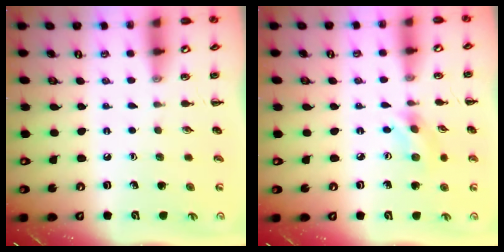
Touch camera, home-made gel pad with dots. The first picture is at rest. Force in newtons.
{"total": 3.1, "press": 3.0, "slide": 0.8}